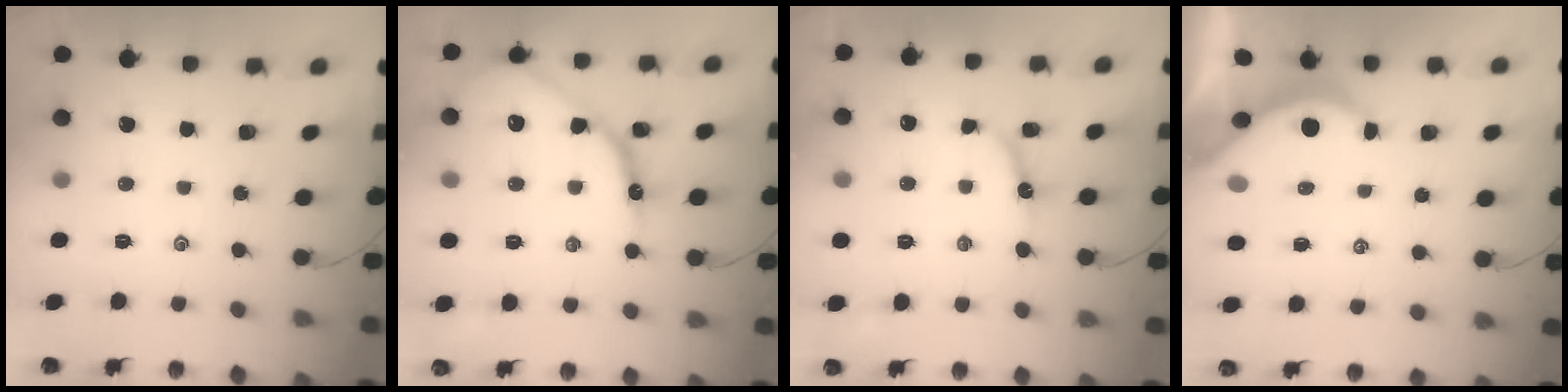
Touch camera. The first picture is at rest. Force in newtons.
{"total": 13.8, "press": 13.7, "slide": 1.2}
{"total": 8.0, "press": 7.9, "slide": 0.4}
{"total": 4.4, "press": 4.4, "slide": 0.5}